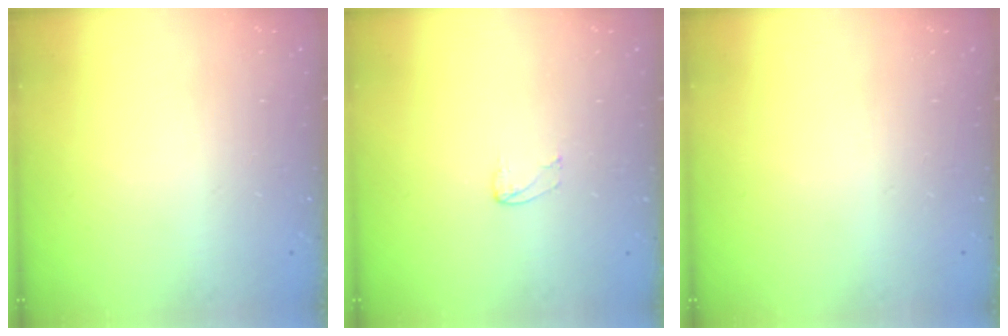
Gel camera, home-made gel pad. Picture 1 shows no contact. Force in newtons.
{"total": 2.9, "press": 2.9, "slide": 0.2}
{"total": 0.0}